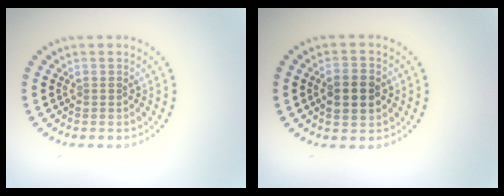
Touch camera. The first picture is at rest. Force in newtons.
{"total": 3.7, "press": 3.7, "slide": 0.2}